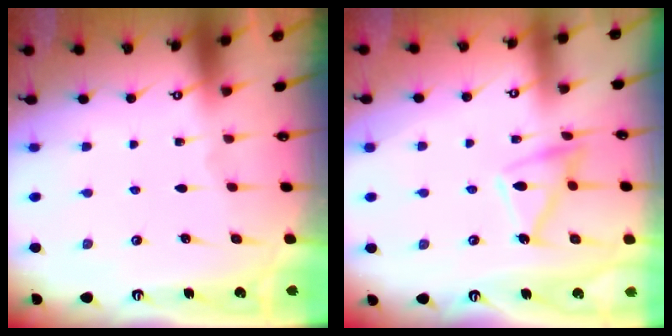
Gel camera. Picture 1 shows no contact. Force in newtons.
{"total": 12.7, "press": 12.7, "slide": 0.9}